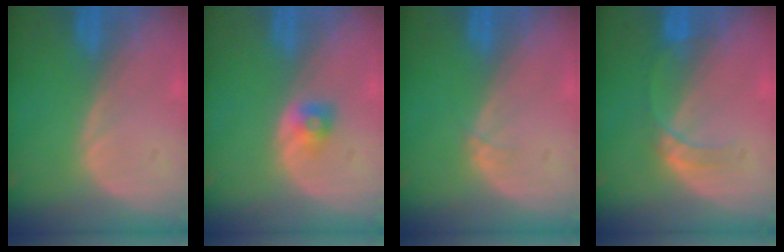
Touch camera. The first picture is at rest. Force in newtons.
{"total": 2.0, "press": 2.0, "slide": 0.3}
{"total": 0.5, "press": 0.5, "slide": 0.1}
{"total": 3.0, "press": 3.0, "slide": 0.3}